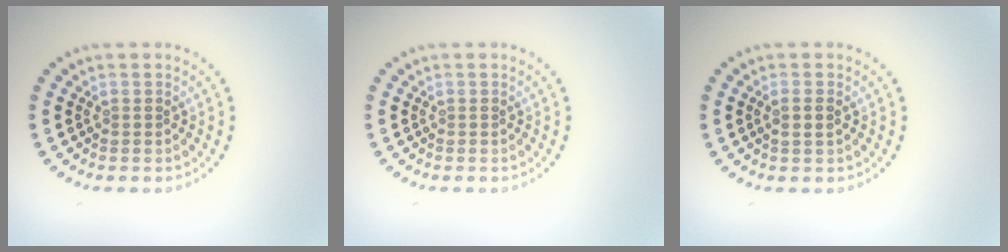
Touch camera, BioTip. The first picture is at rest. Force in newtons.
{"total": 0.0}
{"total": 1.2, "press": 1.1, "slide": 0.5}